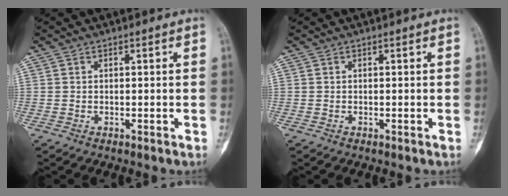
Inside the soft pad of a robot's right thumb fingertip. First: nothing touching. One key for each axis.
{"total": 0.0}